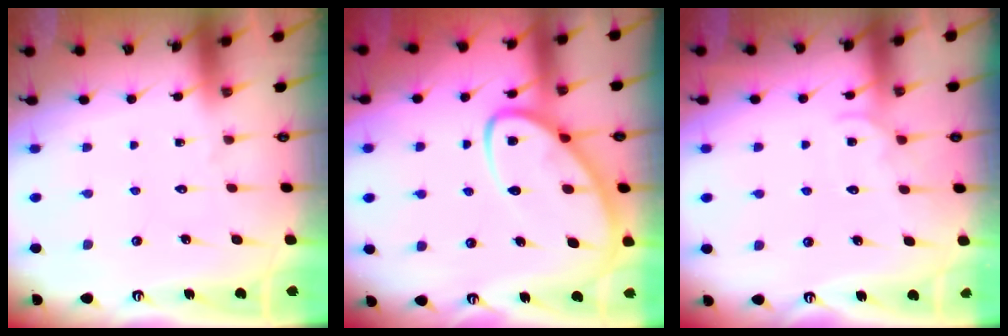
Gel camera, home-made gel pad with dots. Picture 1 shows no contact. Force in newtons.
{"total": 9.7, "press": 9.7, "slide": 1.0}
{"total": 5.2, "press": 5.2, "slide": 0.5}